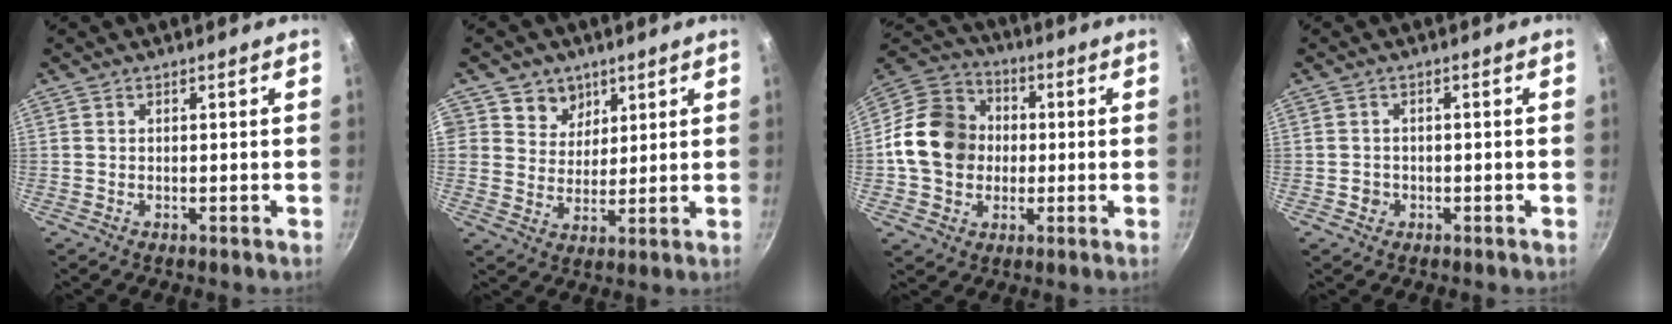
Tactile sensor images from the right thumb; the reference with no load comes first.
{"total": 6.8, "force": [3.5, 5.7, 1.1], "torque": [0.023, -0.018, 0.057]}
{"total": 15.6, "force": [-0.2, 13.3, 8.3], "torque": [-0.120, 0.029, -0.017]}
{"total": 1.7, "force": [-0.7, 1.5, 0.4], "torque": [-0.001, 0.007, -0.006]}